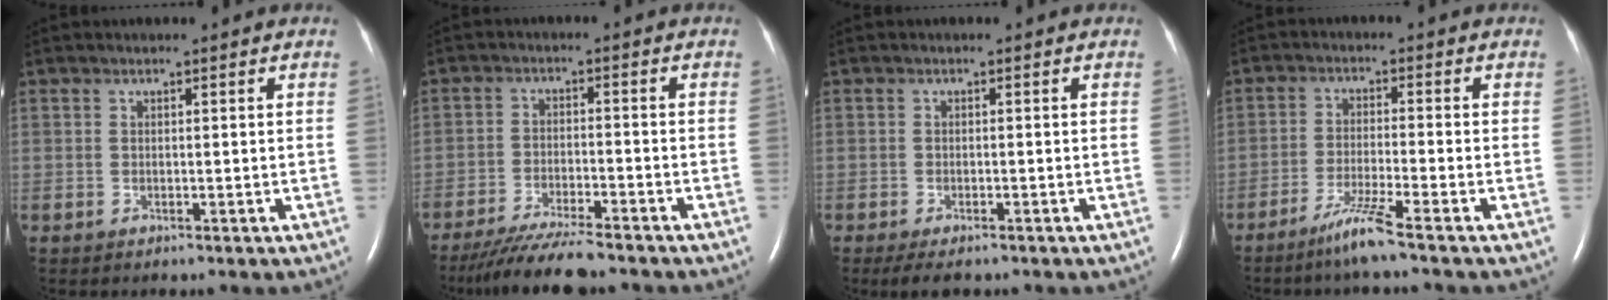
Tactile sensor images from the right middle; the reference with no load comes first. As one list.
[{"total": 8.7, "force": [-7.6, 0.5, 4.1], "torque": [-0.072, -0.026, -0.129]}, {"total": 3.6, "force": [-2.6, 1.3, 2.2], "torque": [-0.038, -0.009, -0.037]}, {"total": 5.3, "force": [-3.9, -1.1, 3.3], "torque": [-0.071, -0.018, -0.083]}]